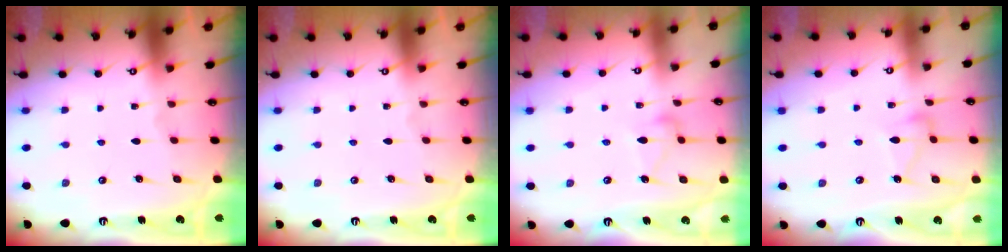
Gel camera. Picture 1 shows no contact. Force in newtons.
{"total": 0.0}
{"total": 7.8, "press": 7.8, "slide": 0.3}
{"total": 5.3, "press": 5.3, "slide": 0.3}